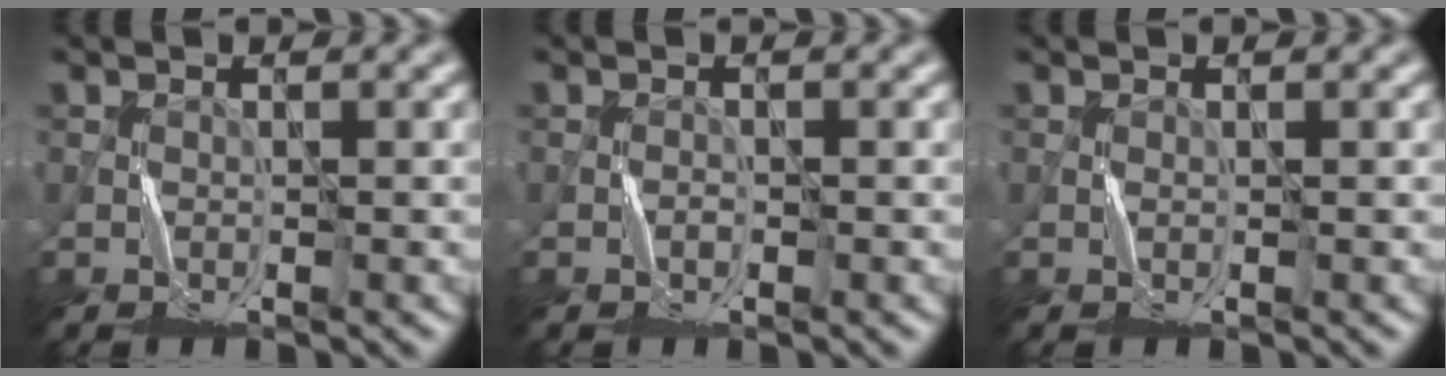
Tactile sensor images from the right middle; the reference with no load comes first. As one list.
[{"total": 0.6, "force": [-0.5, 0.2, 0.3], "torque": [-0.005, 0.002, -0.009]}, {"total": 0.0}]